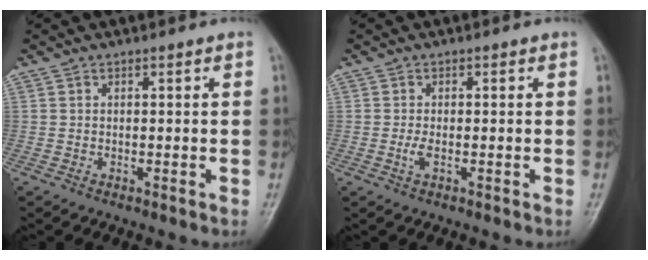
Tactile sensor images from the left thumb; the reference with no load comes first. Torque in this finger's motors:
{"motor_torque": [-0.06, 0.09, 0.09, 0.00, 0.01]}